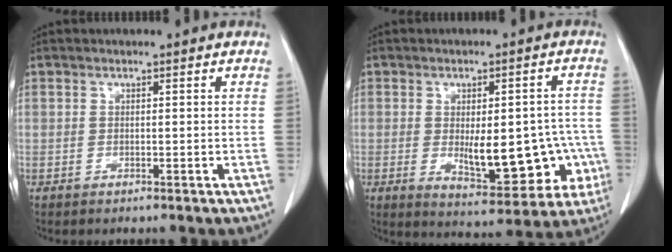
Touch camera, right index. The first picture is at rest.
{"total": 14.1, "force": [-2.8, 5.8, 12.6], "torque": [-0.154, 0.013, -0.014]}